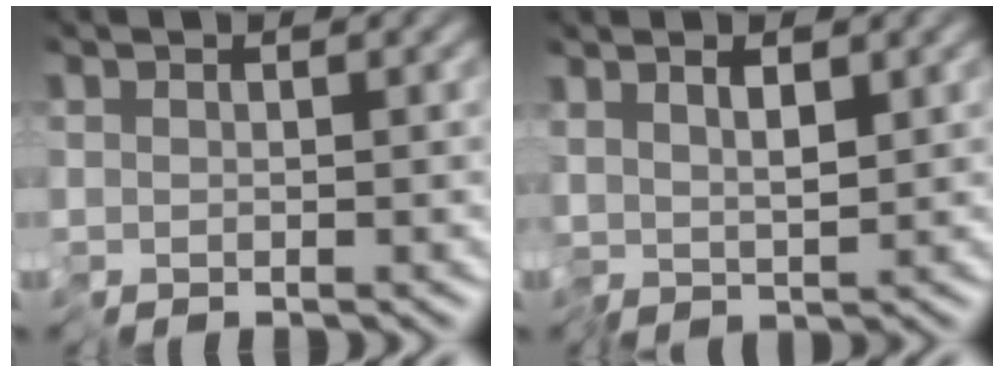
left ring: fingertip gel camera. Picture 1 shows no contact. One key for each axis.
{"total": 2.5, "fx": 1.1, "fy": 0.7, "fz": 2.1, "tx": -0.045, "ty": 0.005, "tz": 0.022}